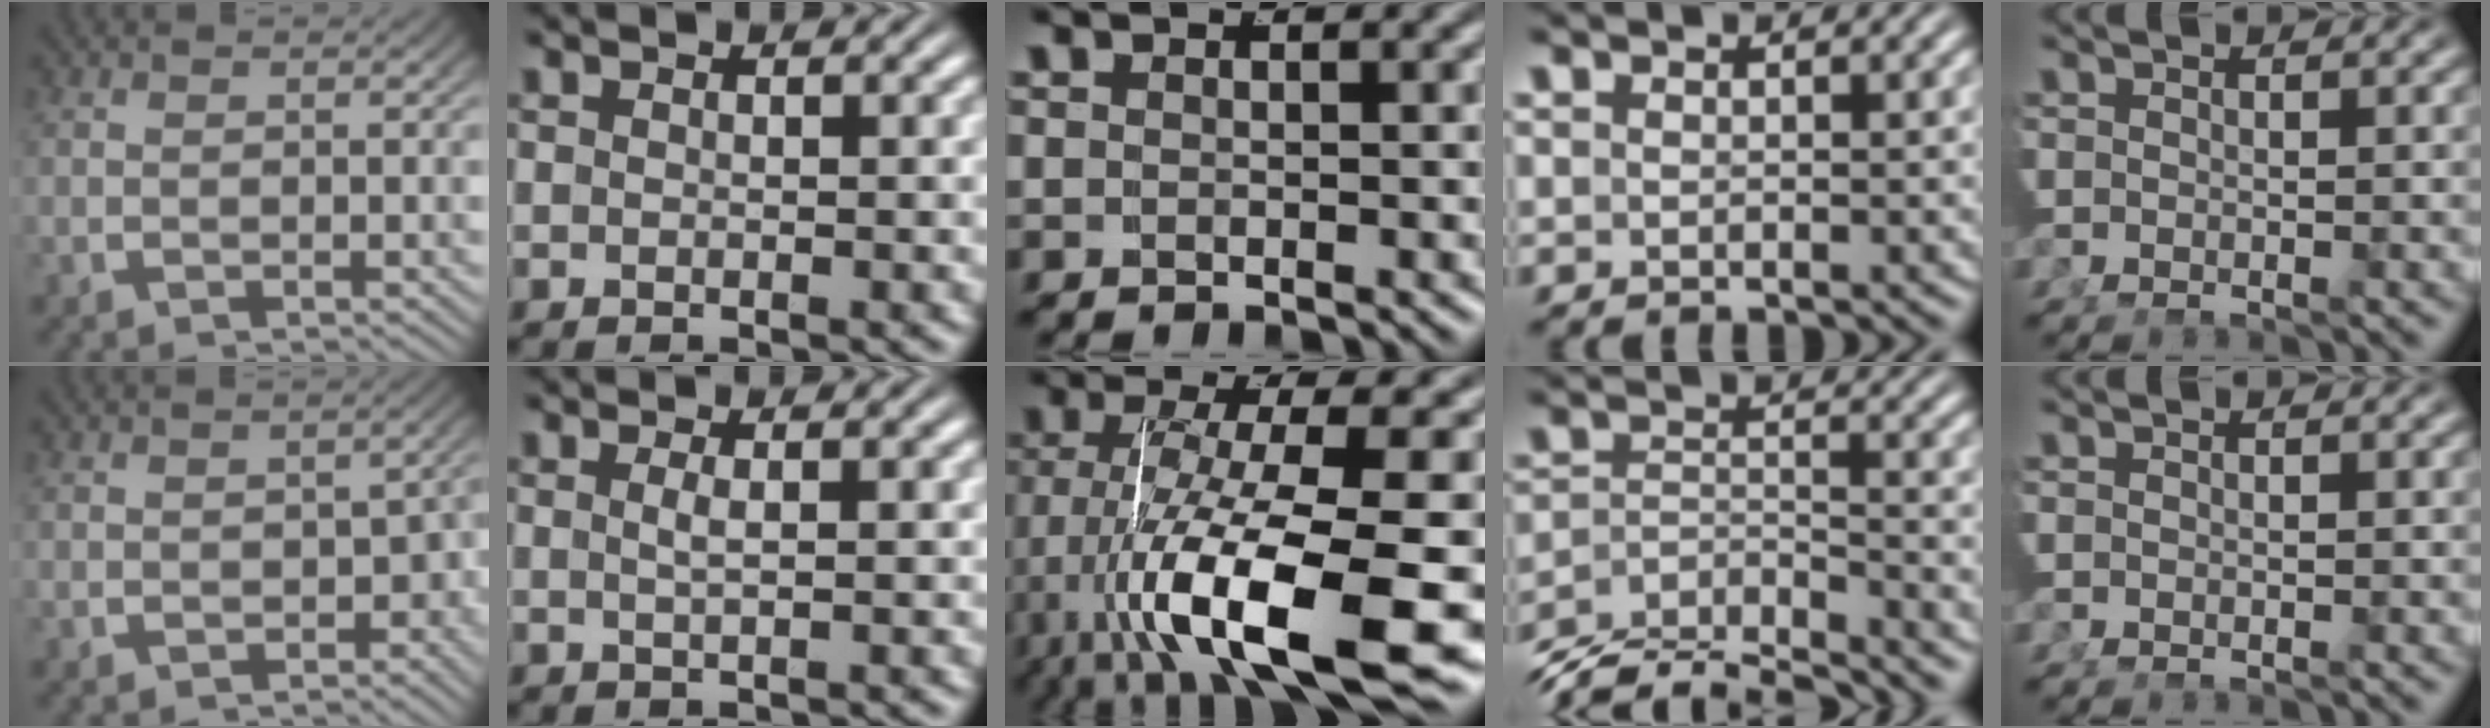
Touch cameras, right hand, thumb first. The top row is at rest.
{"thumb": {"total": 2.6, "force": [-1.4, 1.6, 1.5], "torque": [-0.020, -0.015, -0.012]}, "index": {"total": 0.9, "force": [0.1, -0.2, 0.9], "torque": [-0.020, -0.007, 0.005]}, "middle": {"total": 10.7, "force": [-2.4, 3.4, 9.8], "torque": [-0.177, -0.025, -0.020]}, "ring": {"total": 7.2, "force": [-5.2, 3.6, 3.5], "torque": [-0.065, -0.032, -0.079]}}